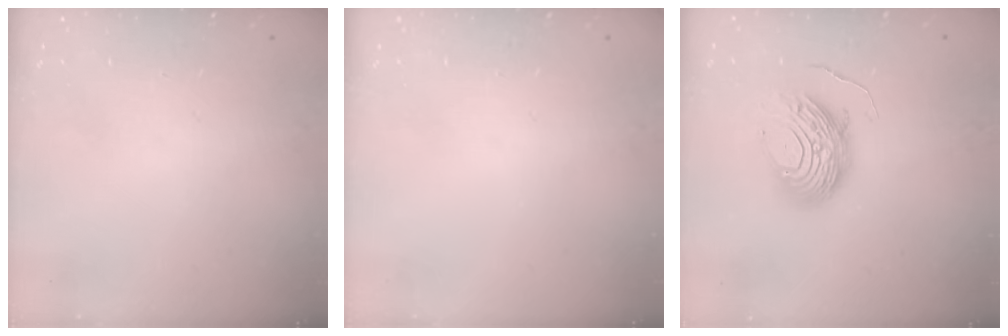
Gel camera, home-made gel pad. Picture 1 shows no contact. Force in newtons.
{"total": 0.0}
{"total": 10.8, "press": 10.8, "slide": 1.0}